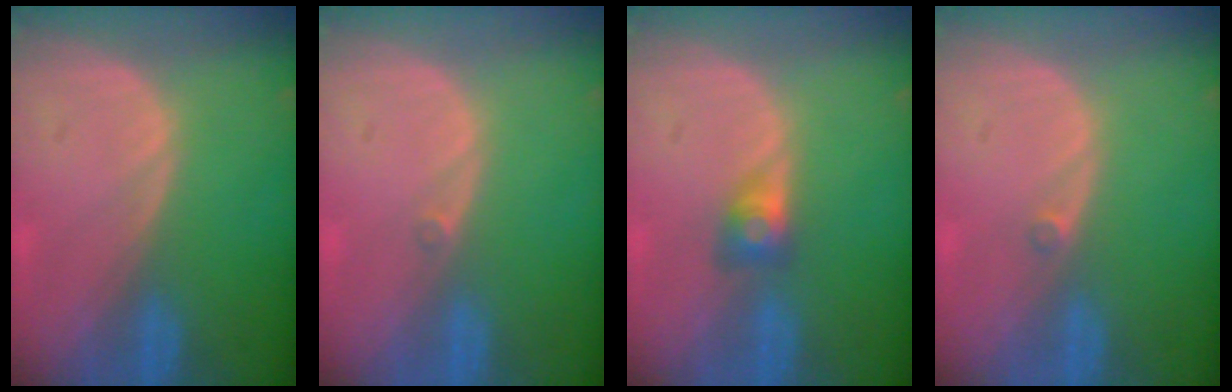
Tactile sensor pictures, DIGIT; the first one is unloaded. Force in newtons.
{"total": 0.6, "press": 0.5, "slide": 0.3}
{"total": 3.1, "press": 2.7, "slide": 1.5}
{"total": 0.8, "press": 0.6, "slide": 0.4}